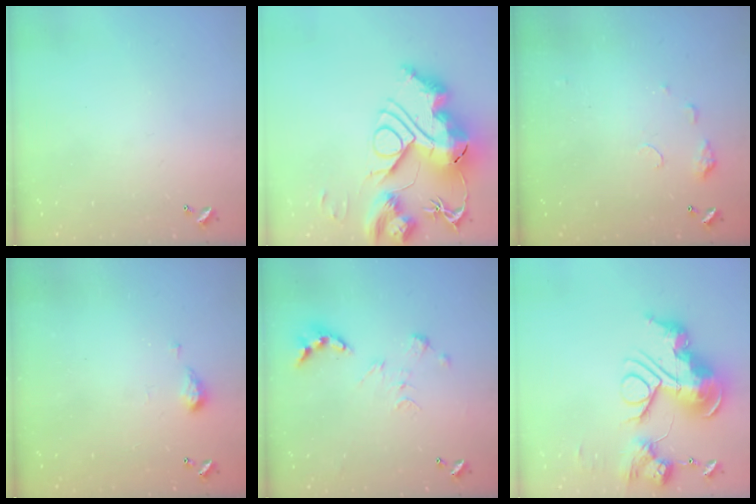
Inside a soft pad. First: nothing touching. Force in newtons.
{"total": 0.7, "press": 0.7, "slide": 0.0}
{"total": 5.6, "press": 5.6, "slide": 0.7}
{"total": 3.1, "press": 3.1, "slide": 0.6}
{"total": 0.0}
{"total": 0.7, "press": 0.7, "slide": 0.0}